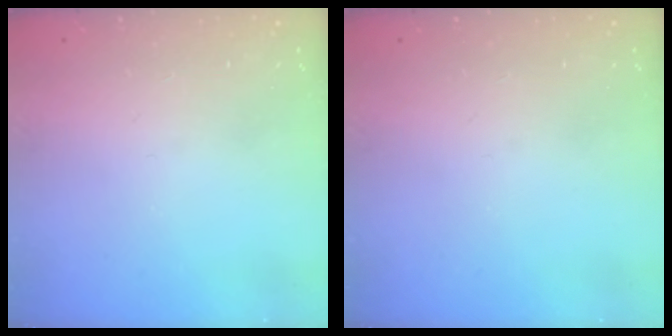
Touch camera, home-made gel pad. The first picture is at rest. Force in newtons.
{"total": 0.0}